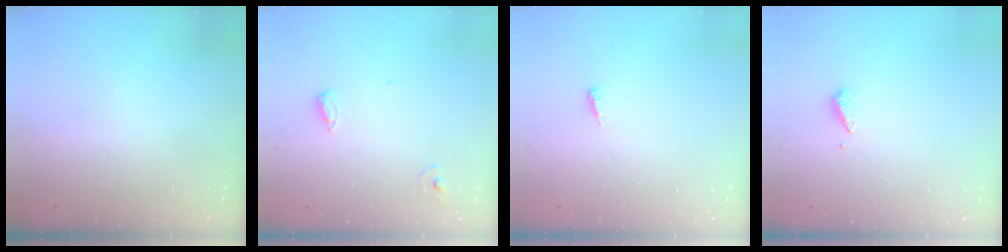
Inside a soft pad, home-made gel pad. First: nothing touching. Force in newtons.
{"total": 6.0, "press": 5.8, "slide": 1.5}
{"total": 4.6, "press": 4.5, "slide": 0.9}
{"total": 4.4, "press": 4.4, "slide": 0.5}